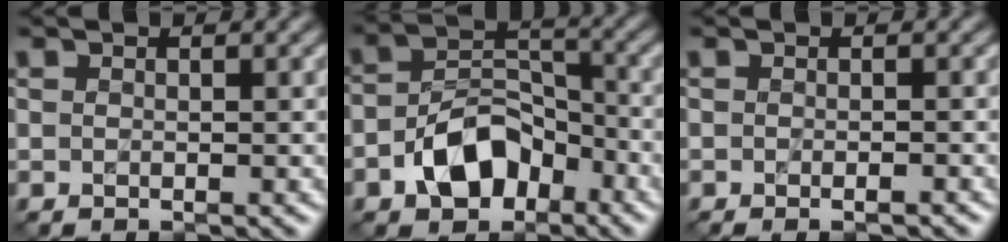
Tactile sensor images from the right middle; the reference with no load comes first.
{"total": 6.3, "force": [-3.3, 3.9, 3.7], "torque": [-0.059, 0.003, -0.063]}
{"total": 1.5, "force": [-0.8, 0.3, 1.2], "torque": [-0.014, -0.002, -0.012]}